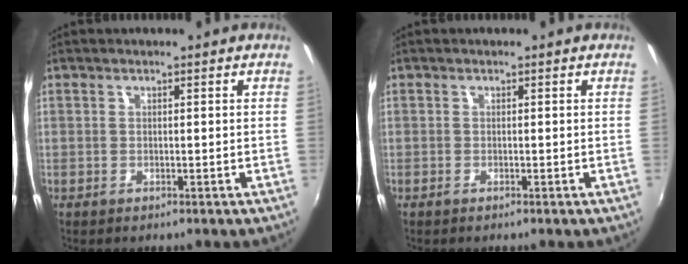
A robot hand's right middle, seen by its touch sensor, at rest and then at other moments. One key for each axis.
{"total": 0.5, "fx": -0.4, "fy": -0.1, "fz": 0.3, "tx": -0.005, "ty": -0.002, "tz": -0.011}